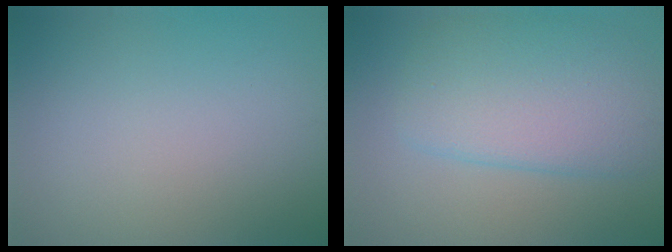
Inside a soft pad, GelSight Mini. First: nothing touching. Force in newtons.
{"total": 6.5, "press": 6.5, "slide": 0.2}